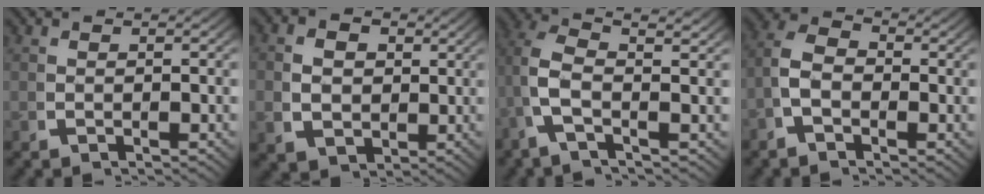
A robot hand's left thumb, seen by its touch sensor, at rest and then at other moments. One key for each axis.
{"total": 5.2, "fx": 0.6, "fy": 4.3, "fz": 3.0, "tx": -0.061, "ty": -0.020, "tz": 0.020}
{"total": 4.6, "fx": 0.6, "fy": 1.4, "fz": 4.3, "tx": -0.121, "ty": -0.010, "tz": 0.006}
{"total": 4.3, "fx": -0.2, "fy": 3.1, "fz": 3.0, "tx": -0.064, "ty": -0.007, "tz": -0.014}